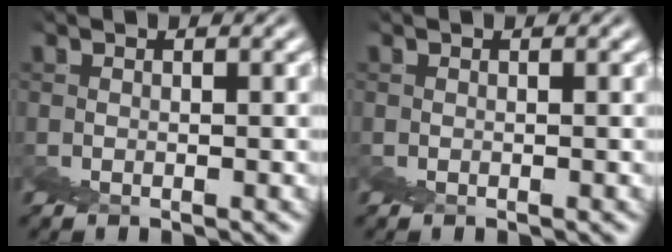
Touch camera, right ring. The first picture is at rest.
{"total": 0.0}